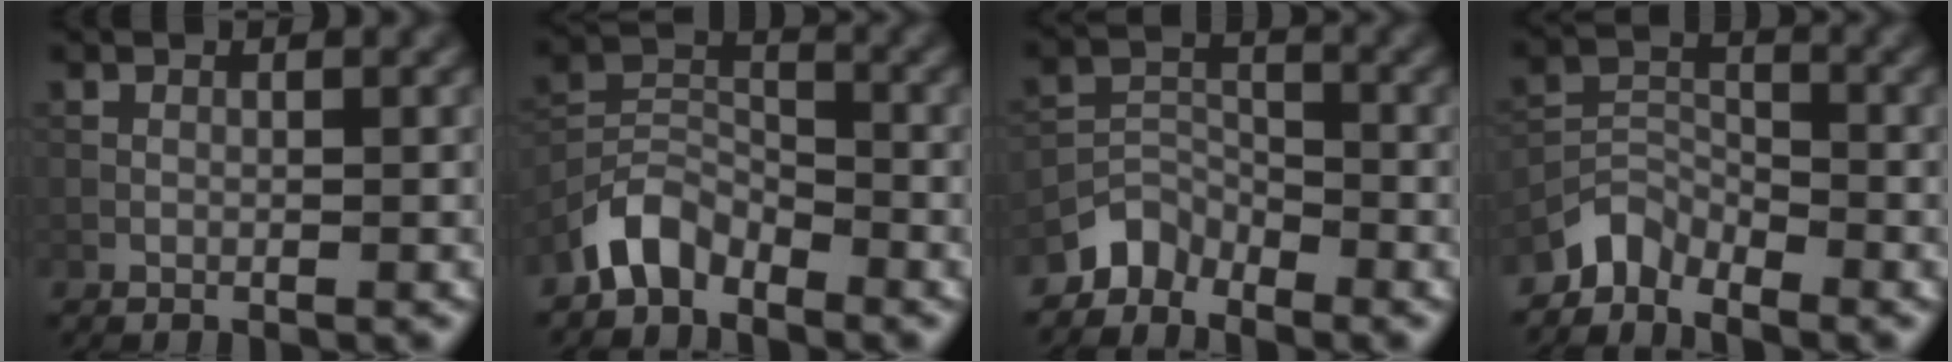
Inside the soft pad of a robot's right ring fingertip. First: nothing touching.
{"total": 4.1, "force": [-3.3, 2.0, 1.5], "torque": [-0.026, 0.012, -0.075]}
{"total": 3.0, "force": [-2.7, 1.3, 0.2], "torque": [0.002, 0.009, -0.063]}
{"total": 3.1, "force": [-2.8, 1.2, 0.3], "torque": [-0.002, 0.010, -0.066]}